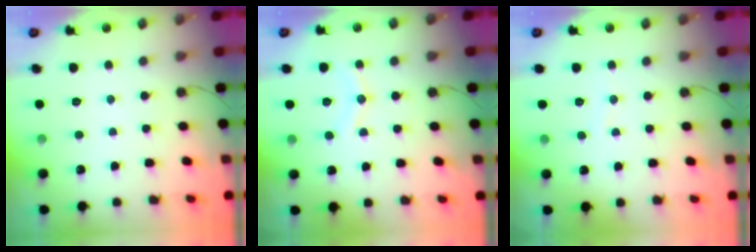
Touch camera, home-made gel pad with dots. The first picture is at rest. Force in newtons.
{"total": 8.1, "press": 7.9, "slide": 2.0}
{"total": 2.5, "press": 2.5, "slide": 0.2}